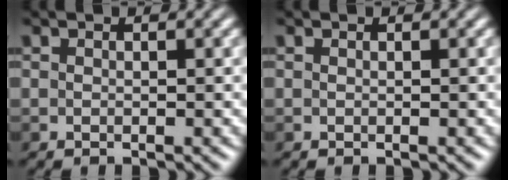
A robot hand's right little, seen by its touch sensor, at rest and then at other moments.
{"total": 0.0}